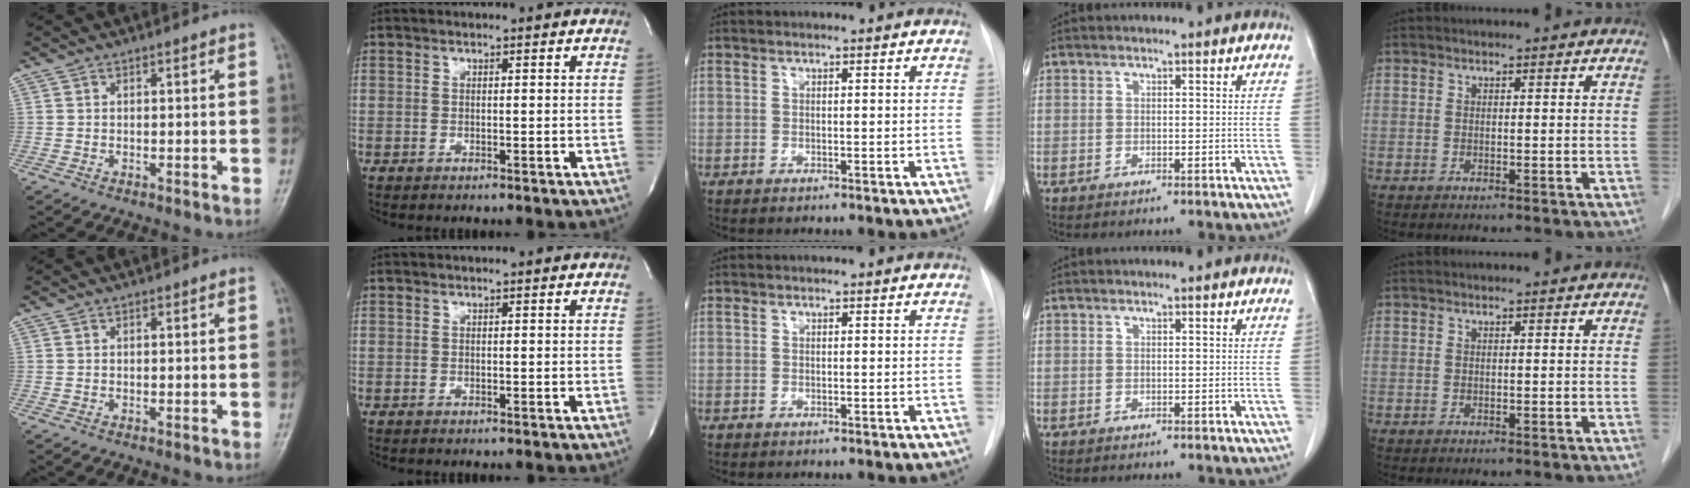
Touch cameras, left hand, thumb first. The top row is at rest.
{}